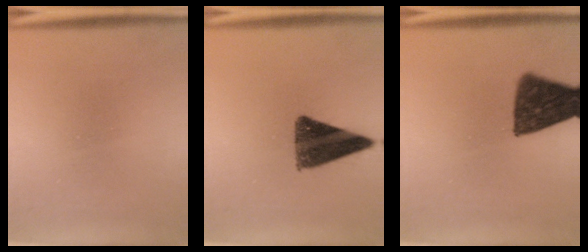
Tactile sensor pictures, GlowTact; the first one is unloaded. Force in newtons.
{"total": 10.9}
{"total": 11.6}